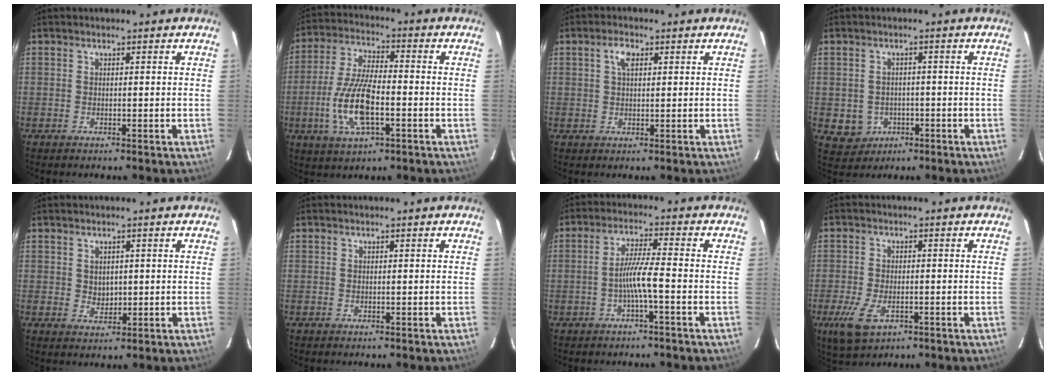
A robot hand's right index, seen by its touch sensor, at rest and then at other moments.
{"total": 12.4, "force": [-3.5, 4.3, 11.1], "torque": [-0.235, -0.005, -0.066]}
{"total": 3.0, "force": [1.1, 1.5, 2.3], "torque": [-0.043, 0.009, 0.021]}
{"total": 5.1, "force": [-1.5, 4.8, 1.1], "torque": [-0.037, 0.008, -0.006]}
{"total": 2.5, "force": [0.5, 2.1, 1.3], "torque": [-0.017, 0.001, 0.013]}
{"total": 0.0}
{"total": 5.2, "force": [-2.0, -0.5, 4.7], "torque": [-0.097, 0.005, -0.036]}
{"total": 7.4, "force": [-3.3, 3.9, 5.3], "torque": [-0.127, -0.016, -0.056]}